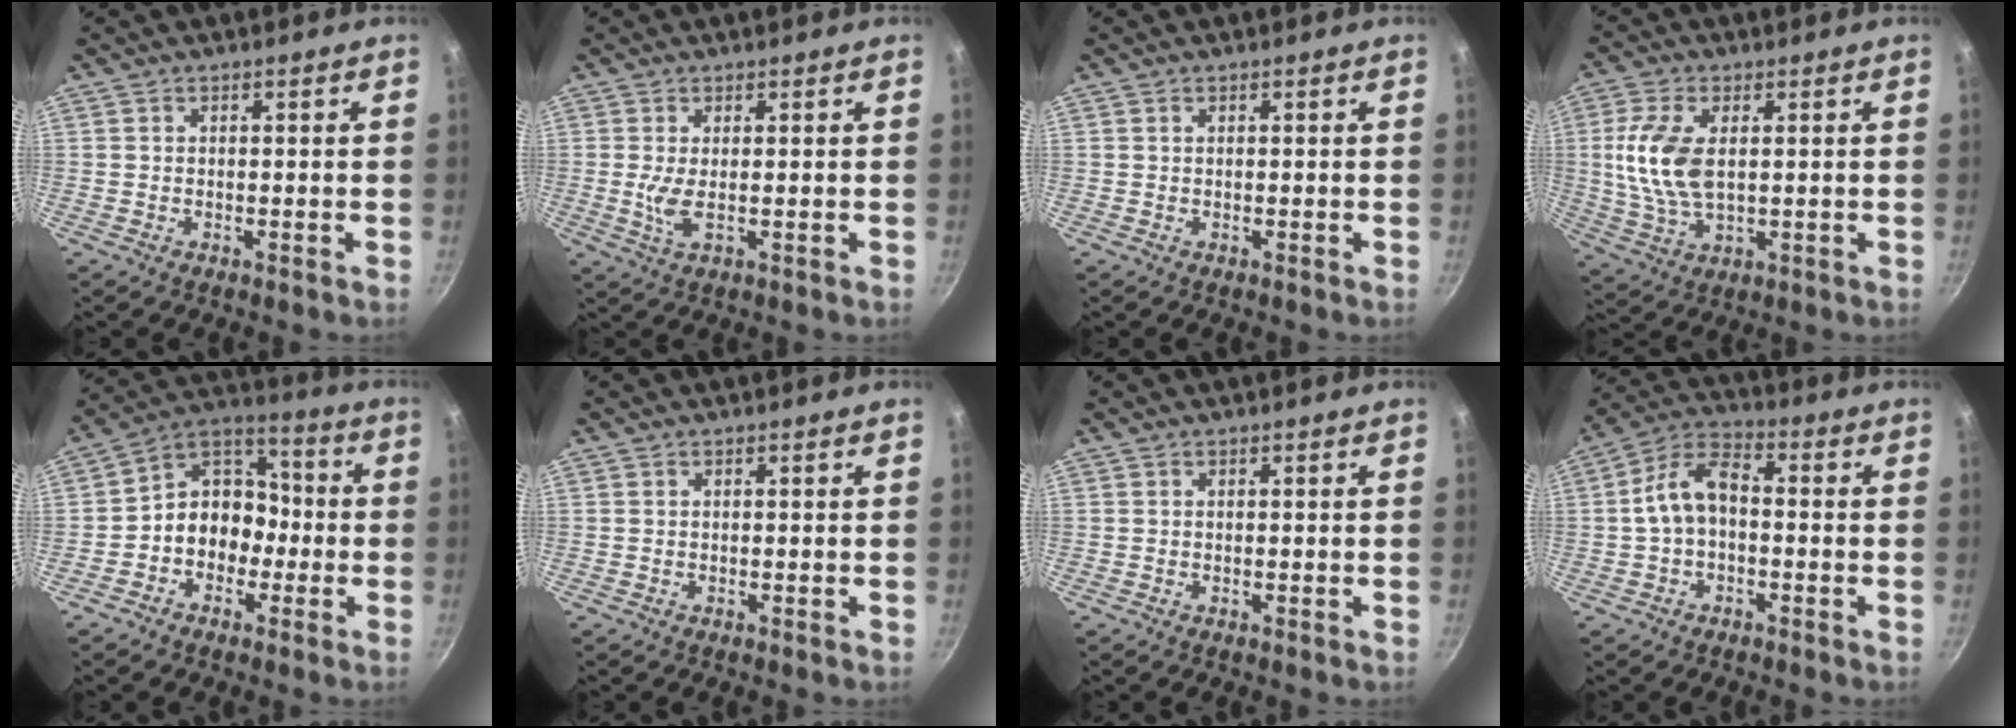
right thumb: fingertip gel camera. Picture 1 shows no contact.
{"total": 3.3, "force": [0.1, 1.1, 3.1], "torque": [-0.073, -0.006, 0.006]}
{"total": 0.0}
{"total": 11.2, "force": [1.4, 6.1, 9.3], "torque": [-0.189, -0.004, 0.031]}
{"total": 11.0, "force": [-2.7, 9.0, 5.7], "torque": [-0.038, 0.056, -0.065]}
{"total": 0.0}
{"total": 0.0}
{"total": 8.9, "force": [-0.8, 5.4, 7.0], "torque": [-0.123, 0.043, -0.025]}